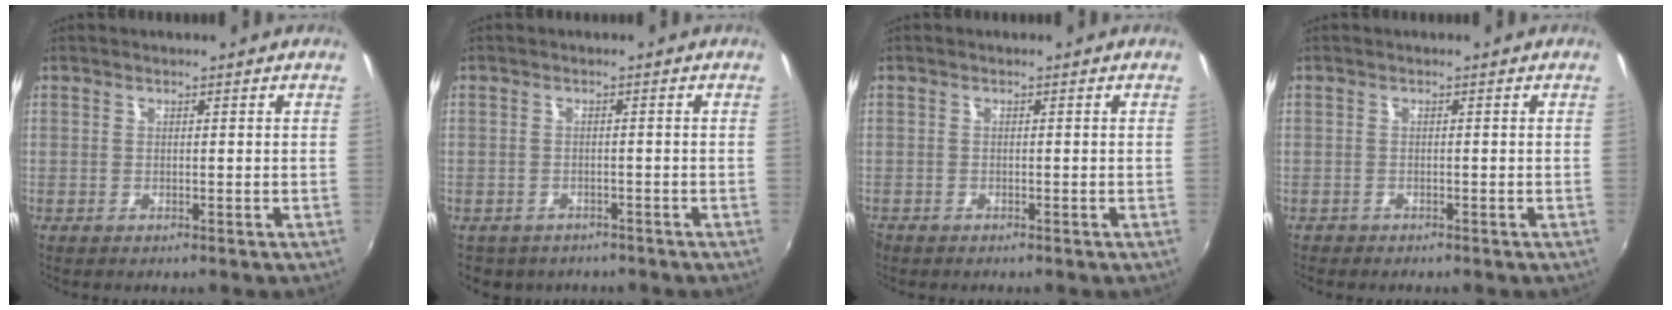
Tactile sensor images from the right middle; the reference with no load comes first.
{"total": 3.8, "force": [-2.7, 2.5, 1.0], "torque": [-0.028, -0.010, -0.036]}
{"total": 1.0, "force": [-0.8, 0.5, 0.0], "torque": [-0.005, -0.002, -0.017]}
{"total": 1.0, "force": [-0.9, 0.5, 0.1], "torque": [-0.008, 0.000, -0.015]}